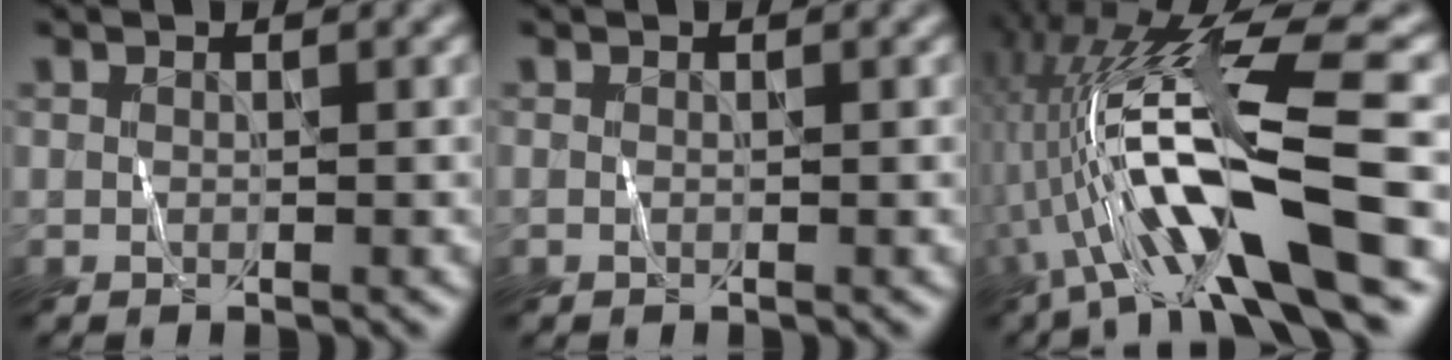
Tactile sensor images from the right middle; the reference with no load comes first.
{"total": 0.0}
{"total": 13.5, "force": [-3.2, 2.8, 12.8], "torque": [-0.240, 0.016, -0.052]}